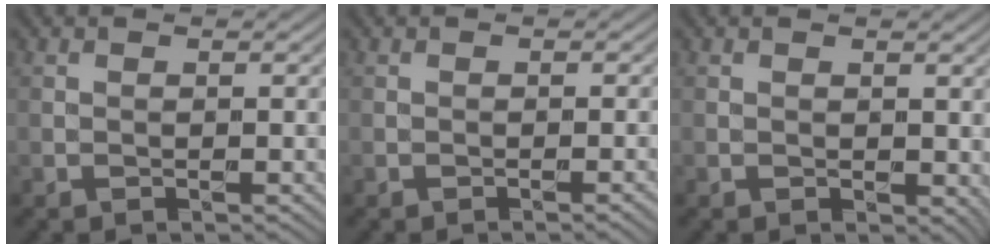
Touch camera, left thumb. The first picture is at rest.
{"total": 1.1, "force": [-0.5, 0.1, 1.0], "torque": [-0.012, 0.002, -0.010]}
{"total": 1.5, "force": [0.3, 1.0, 1.0], "torque": [-0.012, -0.005, 0.008]}